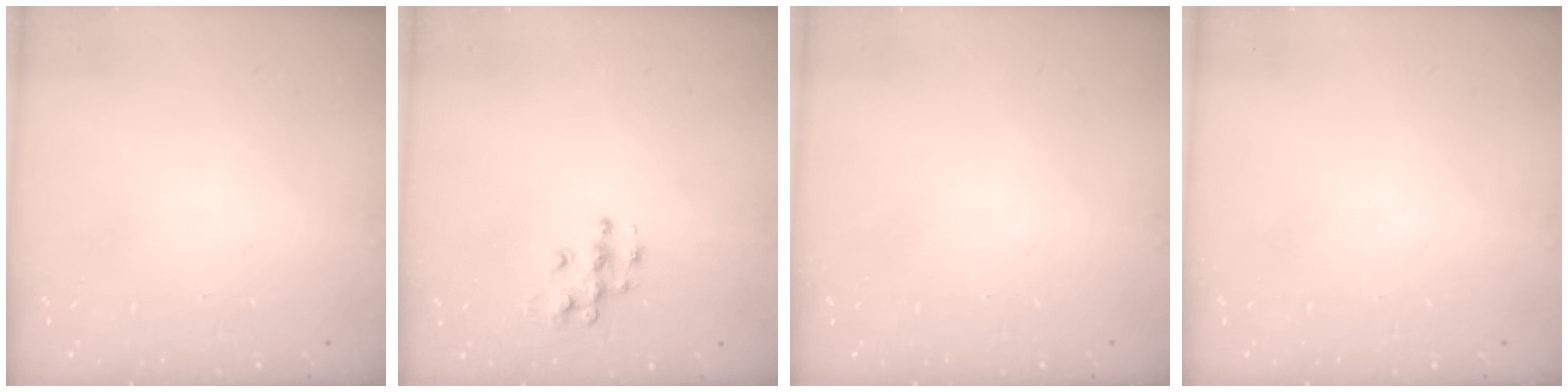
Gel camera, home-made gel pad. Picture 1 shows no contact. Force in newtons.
{"total": 5.9, "press": 5.9, "slide": 0.4}
{"total": 0.0}
{"total": 0.0}